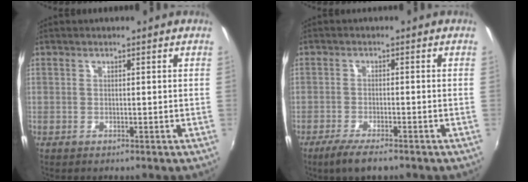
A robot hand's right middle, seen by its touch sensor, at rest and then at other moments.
{"total": 5.3, "force": [-4.0, 0.8, 3.4], "torque": [-0.085, -0.013, -0.073]}